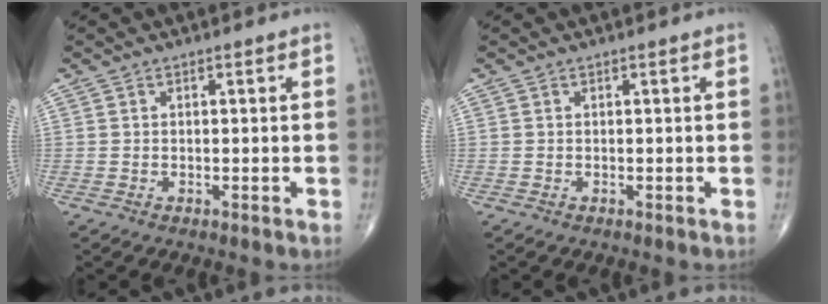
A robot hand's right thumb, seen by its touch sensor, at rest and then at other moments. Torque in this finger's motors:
{"motor_torque": [0.06, 0.06, 0.00, 0.00, 0.03]}